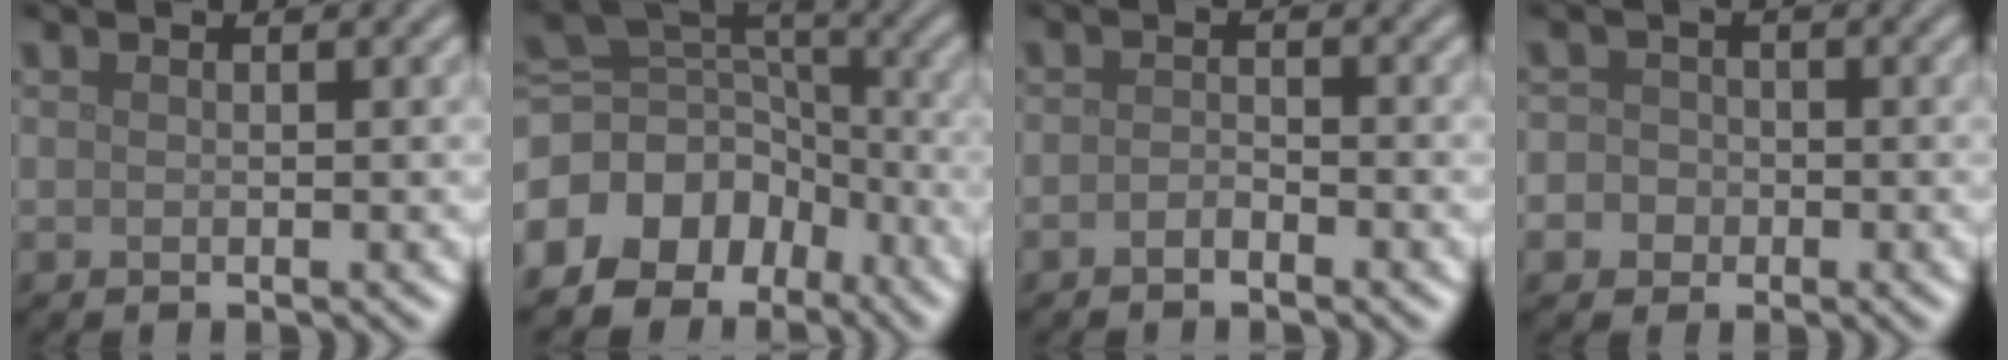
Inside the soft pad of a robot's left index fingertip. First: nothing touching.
{"total": 9.1, "force": [-5.0, 6.8, 3.5], "torque": [-0.076, -0.002, -0.088]}
{"total": 1.1, "force": [-0.8, 0.5, 0.6], "torque": [-0.014, 0.003, -0.017]}
{"total": 3.8, "force": [-0.9, 3.6, 0.9], "torque": [0.012, 0.013, -0.044]}